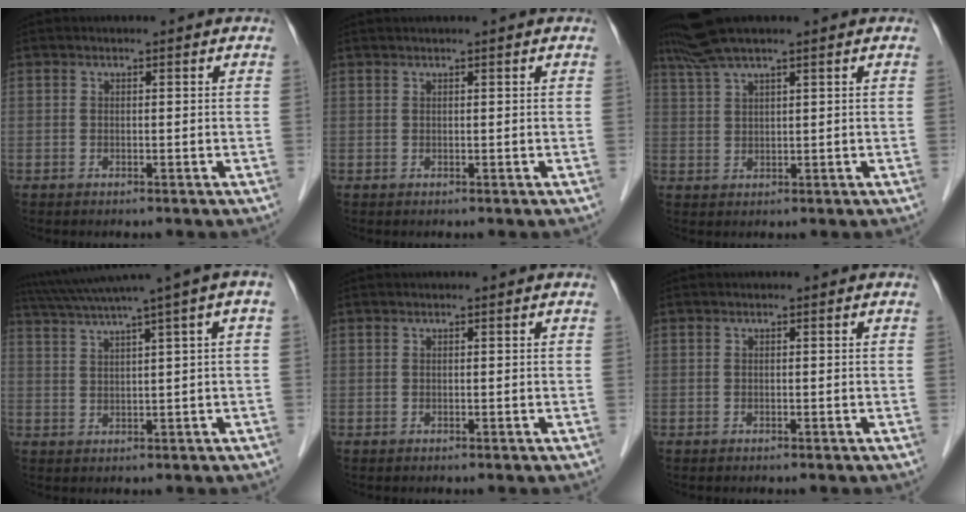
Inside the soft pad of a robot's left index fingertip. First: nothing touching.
{"total": 1.5, "force": [1.3, -0.4, 0.7], "torque": [-0.007, 0.014, 0.028]}
{"total": 5.4, "force": [4.5, 0.5, 3.0], "torque": [-0.069, 0.032, 0.092]}
{"total": 10.0, "force": [6.4, -1.2, 7.7], "torque": [-0.129, 0.037, 0.097]}
{"total": 0.0}
{"total": 0.0}